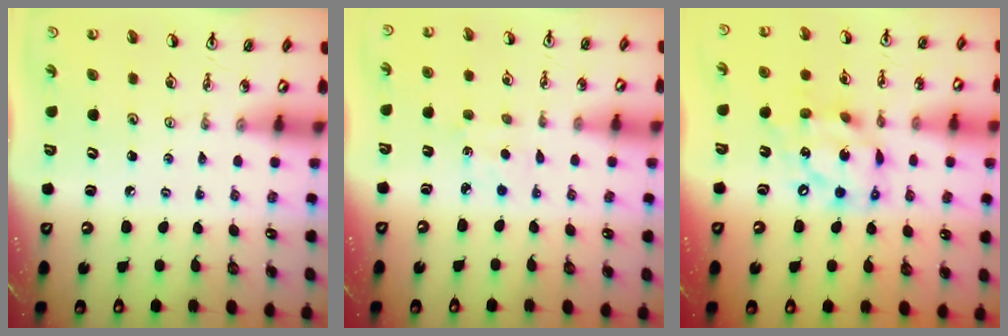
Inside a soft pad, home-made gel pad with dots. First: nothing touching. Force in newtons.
{"total": 2.2, "press": 2.2, "slide": 0.3}
{"total": 14.5, "press": 14.5, "slide": 1.6}